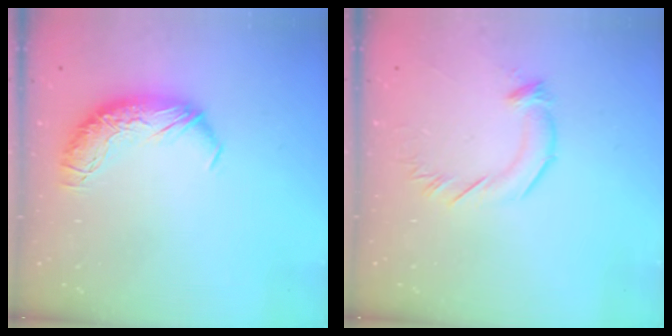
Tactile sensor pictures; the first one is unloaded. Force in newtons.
{"total": 3.0, "press": 3.0, "slide": 0.5}